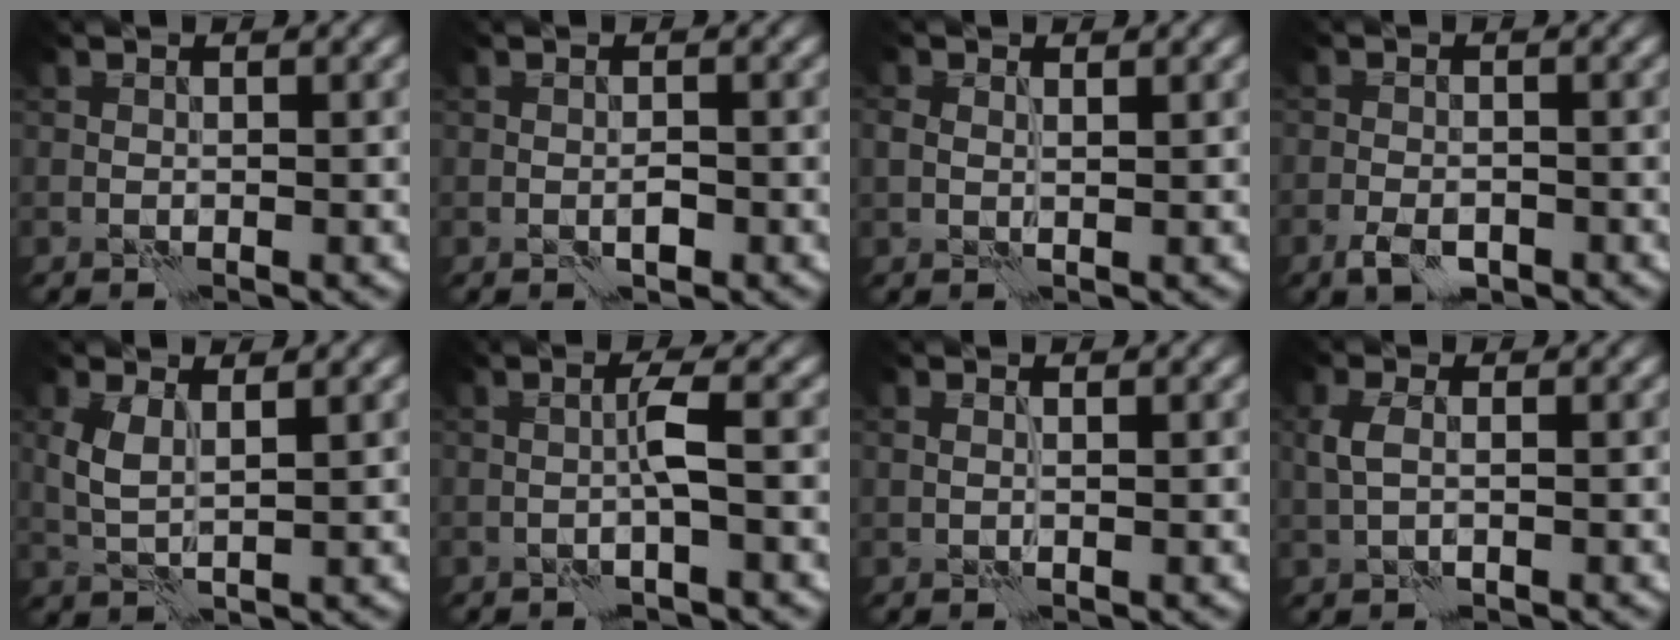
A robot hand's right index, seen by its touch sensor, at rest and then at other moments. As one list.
[{"total": 1.0, "force": [-0.4, 0.3, 0.8], "torque": [-0.016, 0.002, -0.008]}, {"total": 1.4, "force": [0.6, 0.9, 0.8], "torque": [-0.018, 0.002, 0.012]}, {"total": 2.5, "force": [-1.6, 1.1, 1.6], "torque": [-0.030, -0.001, -0.032]}, {"total": 2.8, "force": [1.1, 1.0, 2.3], "torque": [-0.061, 0.003, 0.026]}, {"total": 1.8, "force": [-0.5, -0.5, 1.7], "torque": [-0.035, 0.009, -0.013]}, {"total": 0.5, "force": [0.4, 0.1, 0.3], "torque": [-0.009, -0.002, 0.006]}, {"total": 1.7, "force": [0.2, 0.8, 1.5], "torque": [-0.038, 0.004, 0.002]}]